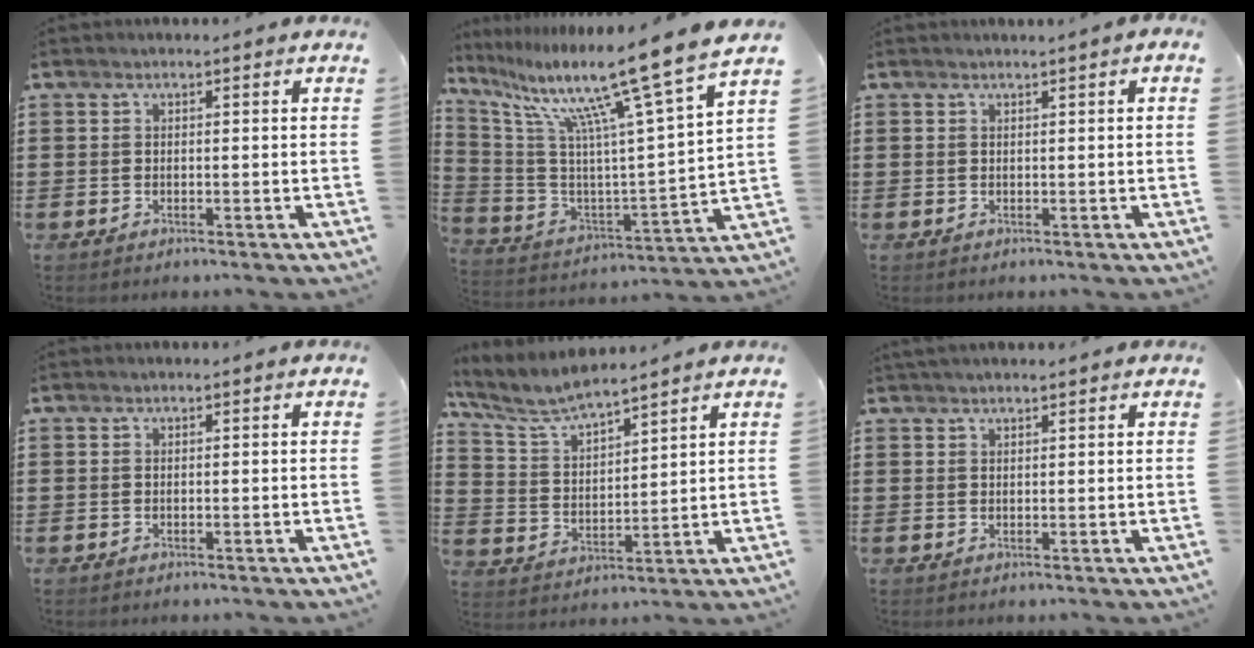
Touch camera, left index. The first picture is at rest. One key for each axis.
{"total": 14.5, "fx": 10.6, "fy": -0.1, "fz": 9.9, "tx": -0.198, "ty": -0.074, "tz": 0.158}
{"total": 0.0}
{"total": 0.0}
{"total": 6.9, "fx": 6.3, "fy": 0.9, "fz": 2.8, "tx": -0.081, "ty": -0.027, "tz": 0.110}
{"total": 1.4, "fx": 1.3, "fy": 0.1, "fz": 0.6, "tx": -0.013, "ty": 0.000, "tz": 0.025}